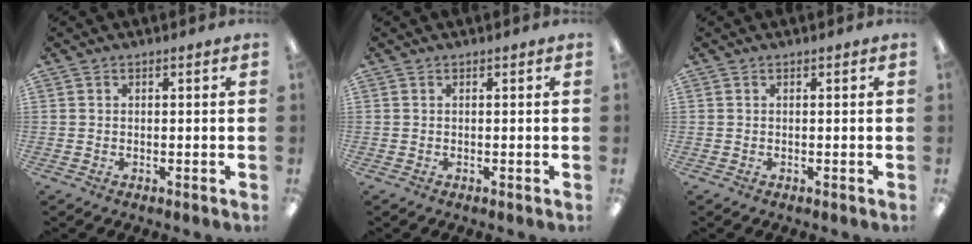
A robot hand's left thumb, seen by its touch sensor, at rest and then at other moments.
{"total": 0.0}
{"total": 0.0}